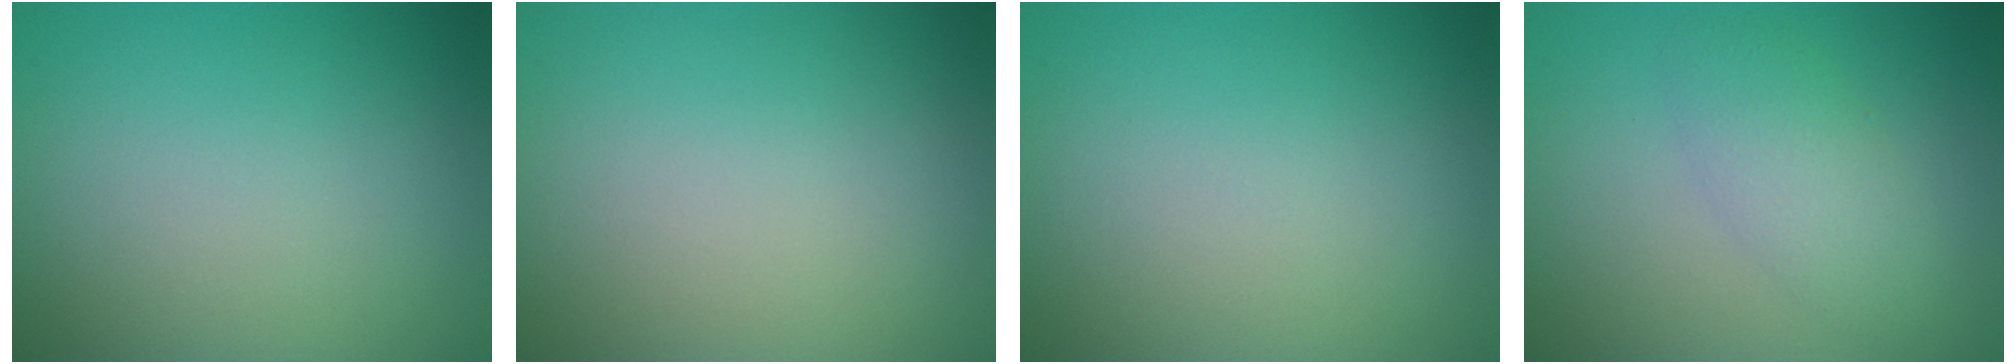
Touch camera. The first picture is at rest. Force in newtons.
{"total": 0.0}
{"total": 0.0}
{"total": 2.9, "press": 2.9, "slide": 0.2}